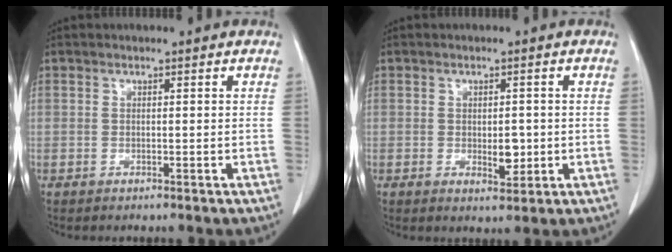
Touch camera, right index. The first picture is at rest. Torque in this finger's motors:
{"motor_torque": [0.36, 0.26, 0.23, 0.03]}